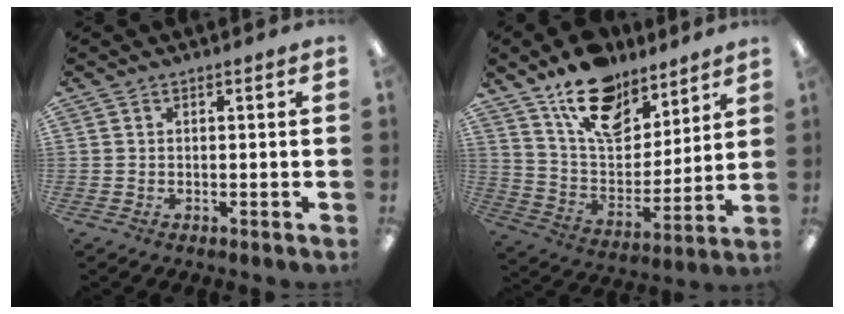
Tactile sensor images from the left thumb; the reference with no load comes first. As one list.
[{"total": 16.6, "force": [12.4, 8.4, 7.2], "torque": [-0.124, -0.077, 0.225]}]